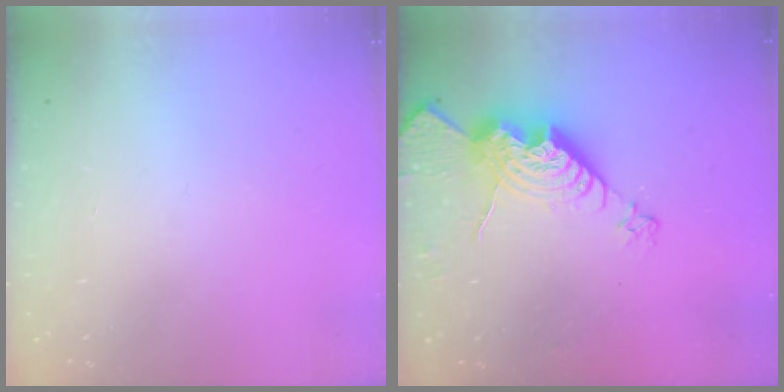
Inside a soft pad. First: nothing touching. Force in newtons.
{"total": 16.2, "press": 16.1, "slide": 1.7}